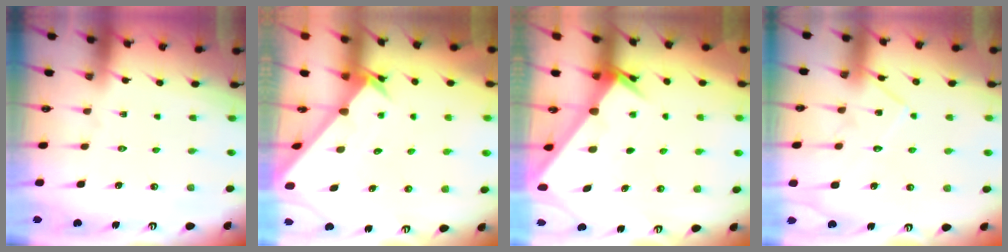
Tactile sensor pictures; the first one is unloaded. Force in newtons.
{"total": 2.2, "press": 2.2, "slide": 0.2}
{"total": 2.4, "press": 2.4, "slide": 0.3}
{"total": 12.1, "press": 12.1, "slide": 0.7}